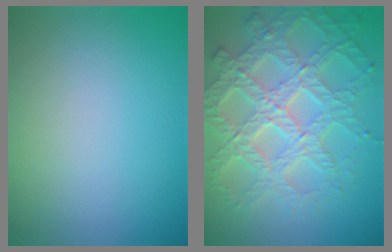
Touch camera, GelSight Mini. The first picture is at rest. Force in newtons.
{"total": 6.2, "press": 5.6, "slide": 2.6}